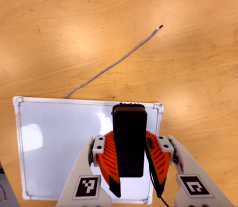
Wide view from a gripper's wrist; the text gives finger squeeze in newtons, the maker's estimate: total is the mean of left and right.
{"total": 7.7, "left": 6.3, "right": 9.0}